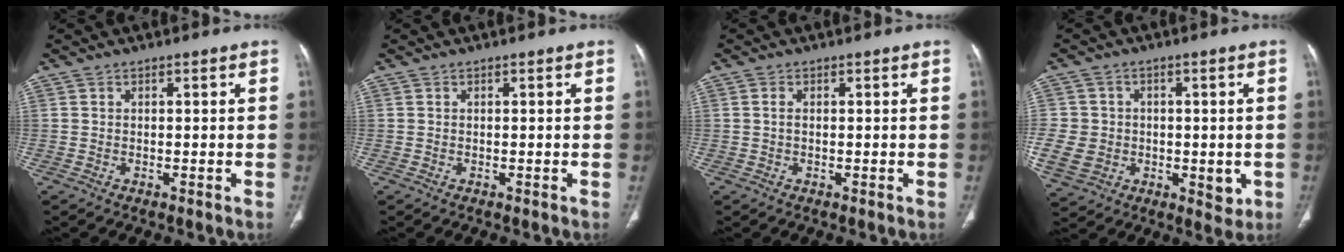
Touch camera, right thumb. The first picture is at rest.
{"total": 0.0}
{"total": 1.0, "force": [0.1, 0.6, 0.8], "torque": [-0.019, 0.004, 0.004]}
{"total": 12.4, "force": [-2.1, 10.3, 6.7], "torque": [-0.101, 0.007, -0.021]}